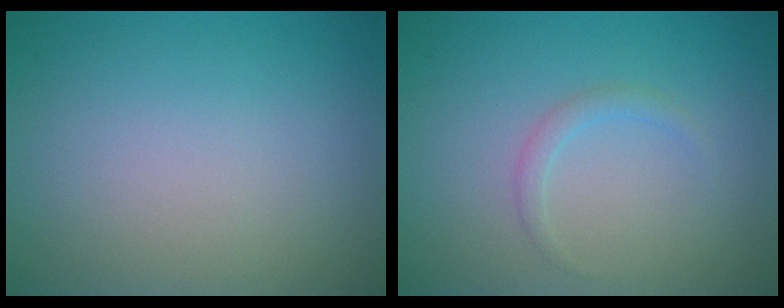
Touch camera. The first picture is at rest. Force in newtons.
{"total": 1.1, "press": 1.1, "slide": 0.1}